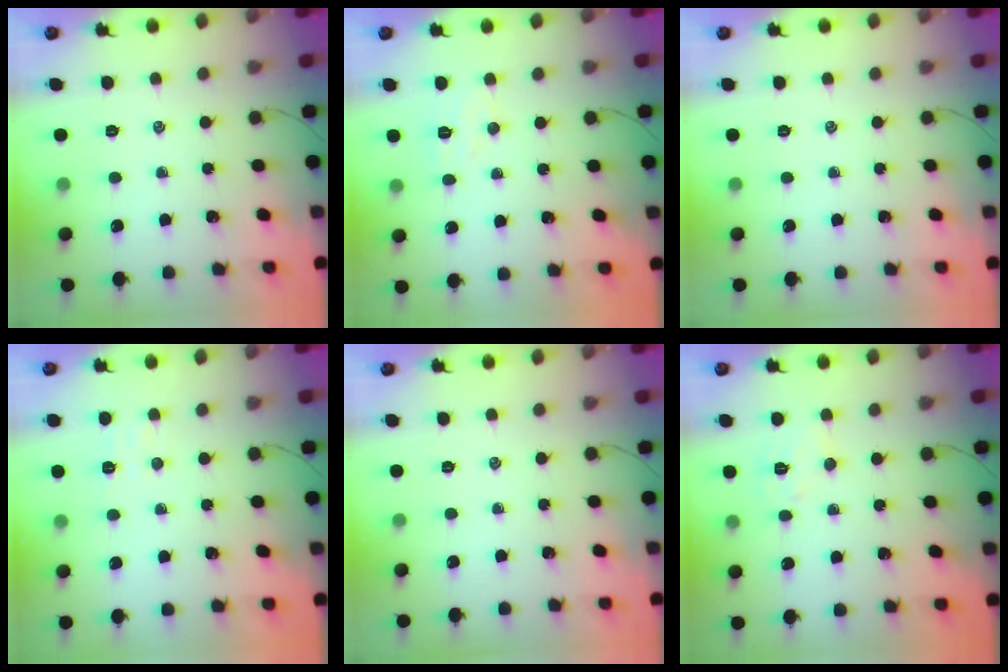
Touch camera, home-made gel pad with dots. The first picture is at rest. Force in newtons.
{"total": 5.0, "press": 4.9, "slide": 1.1}
{"total": 0.0}
{"total": 4.5, "press": 4.4, "slide": 0.9}
{"total": 0.0}
{"total": 6.1, "press": 6.0, "slide": 1.0}